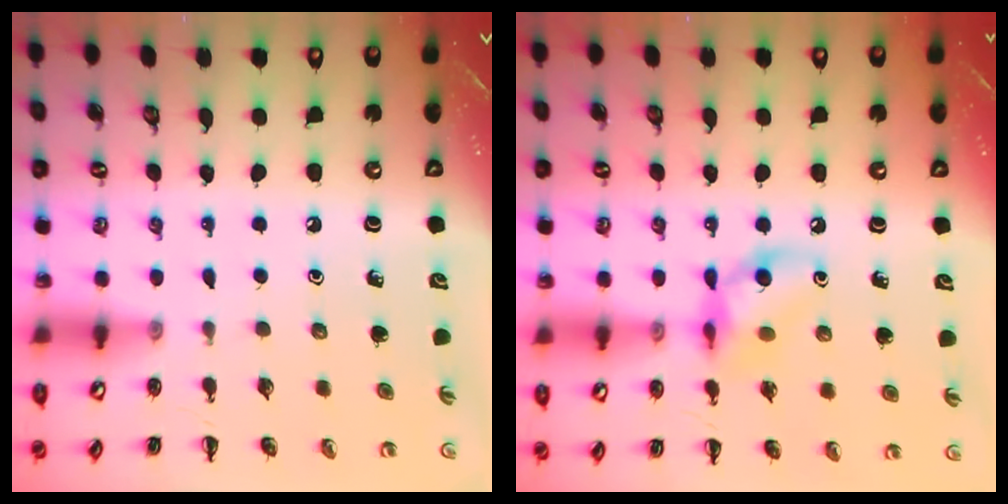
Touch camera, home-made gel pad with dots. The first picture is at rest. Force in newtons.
{"total": 10.3, "press": 10.3, "slide": 0.9}